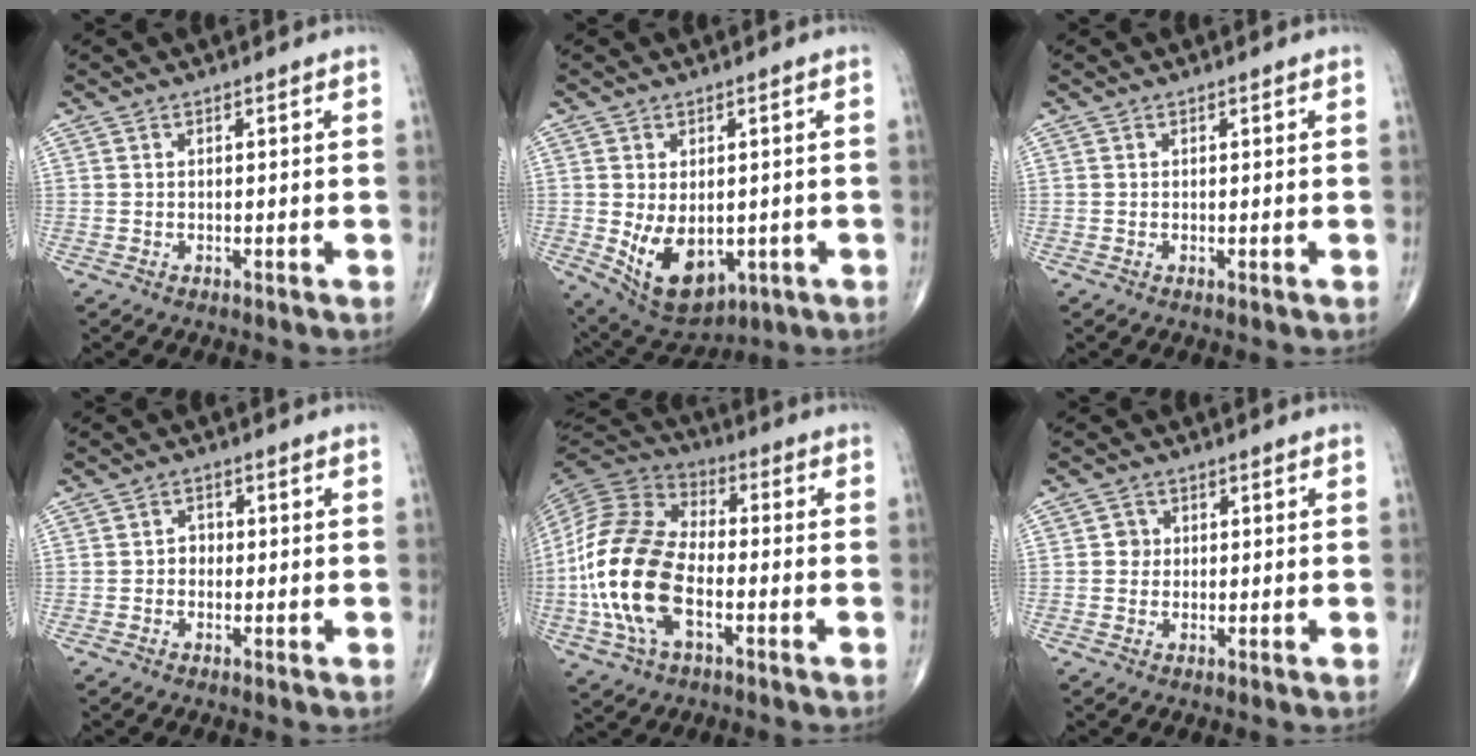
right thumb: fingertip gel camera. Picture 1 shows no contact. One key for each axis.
{"total": 11.1, "fx": -1.9, "fy": 7.0, "fz": 8.4, "tx": -0.119, "ty": -0.011, "tz": -0.005}
{"total": 0.0}
{"total": 1.8, "fx": -0.4, "fy": 1.5, "fz": 0.9, "tx": 0.003, "ty": 0.007, "tz": -0.013}
{"total": 19.3, "fx": -4.2, "fy": 10.7, "fz": 15.6, "tx": -0.322, "ty": 0.020, "tz": -0.083}
{"total": 2.0, "fx": 0.1, "fy": 1.9, "fz": 0.6, "tx": 0.004, "ty": 0.005, "tz": -0.002}